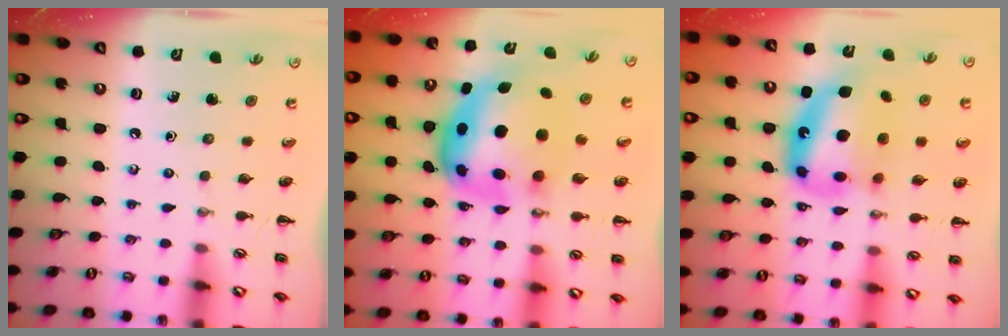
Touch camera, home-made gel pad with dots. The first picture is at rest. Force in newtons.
{"total": 10.9, "press": 10.6, "slide": 2.6}
{"total": 16.6, "press": 16.0, "slide": 4.2}